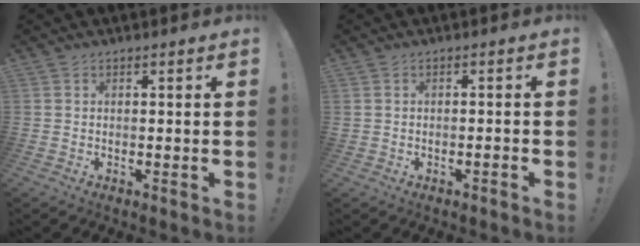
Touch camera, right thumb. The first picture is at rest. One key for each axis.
{"total": 1.2, "fx": -0.9, "fy": 0.2, "fz": 0.7, "tx": -0.009, "ty": 0.002, "tz": -0.015}